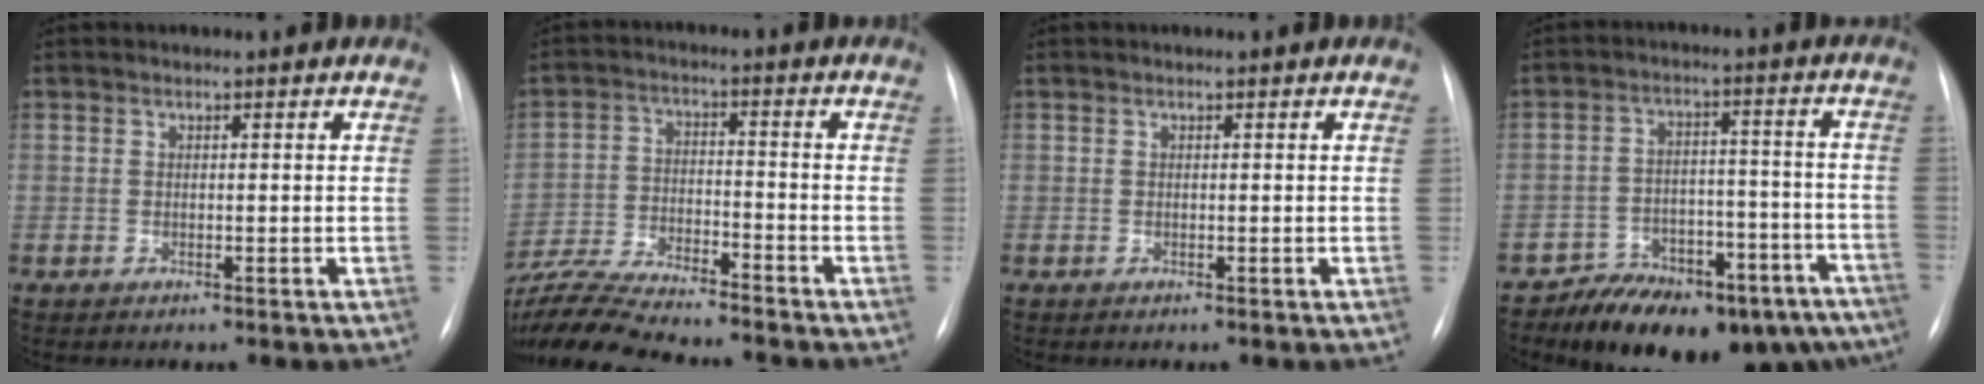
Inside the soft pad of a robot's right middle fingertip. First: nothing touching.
{"total": 16.1, "force": [-14.4, 1.6, 7.0], "torque": [-0.152, -0.019, -0.249]}
{"total": 0.0}
{"total": 17.7, "force": [-13.7, 7.6, 8.3], "torque": [-0.076, 0.043, -0.183]}